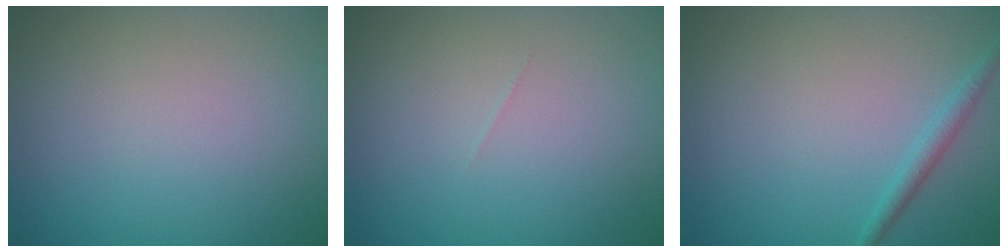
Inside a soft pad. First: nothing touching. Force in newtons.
{"total": 0.0}
{"total": 1.5, "press": 1.5, "slide": 0.1}